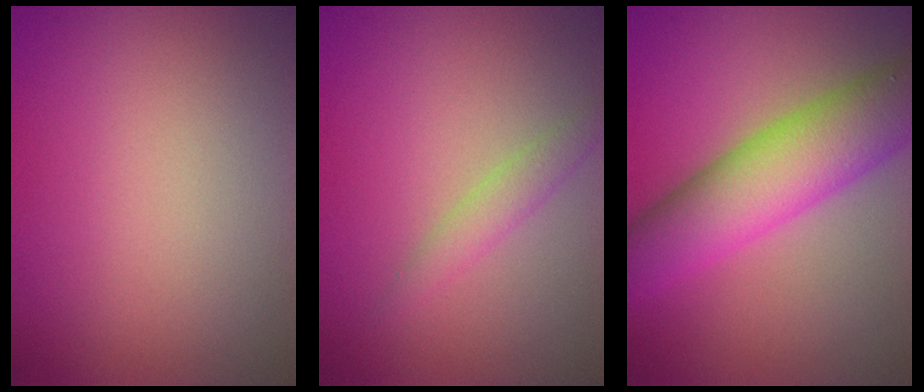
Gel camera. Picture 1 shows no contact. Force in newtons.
{"total": 1.6, "press": 1.6, "slide": 0.2}
{"total": 8.4, "press": 8.4, "slide": 0.2}